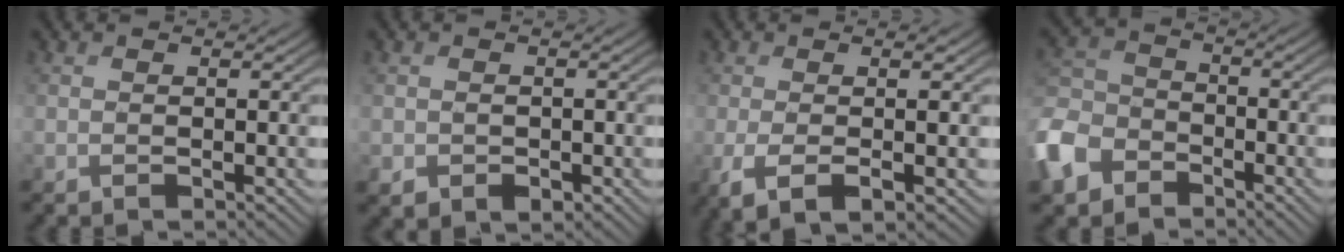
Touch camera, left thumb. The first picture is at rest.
{"total": 2.2, "force": [-0.6, 2.0, 0.8], "torque": [-0.024, -0.013, -0.010]}
{"total": 5.6, "force": [-0.9, 1.5, 5.3], "torque": [-0.097, -0.006, -0.018]}
{"total": 10.1, "force": [-5.7, 6.9, 4.7], "torque": [-0.137, -0.017, -0.140]}